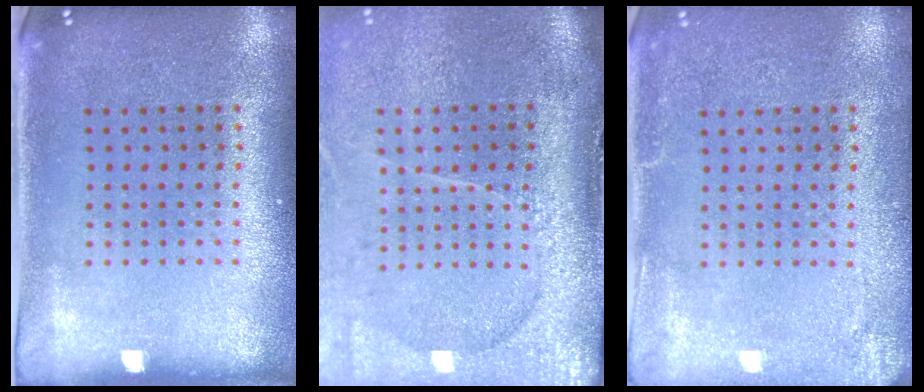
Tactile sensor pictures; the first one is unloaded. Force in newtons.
{"total": 4.4, "press": 3.6, "slide": 2.6}
{"total": 2.3, "press": 2.3, "slide": 0.3}